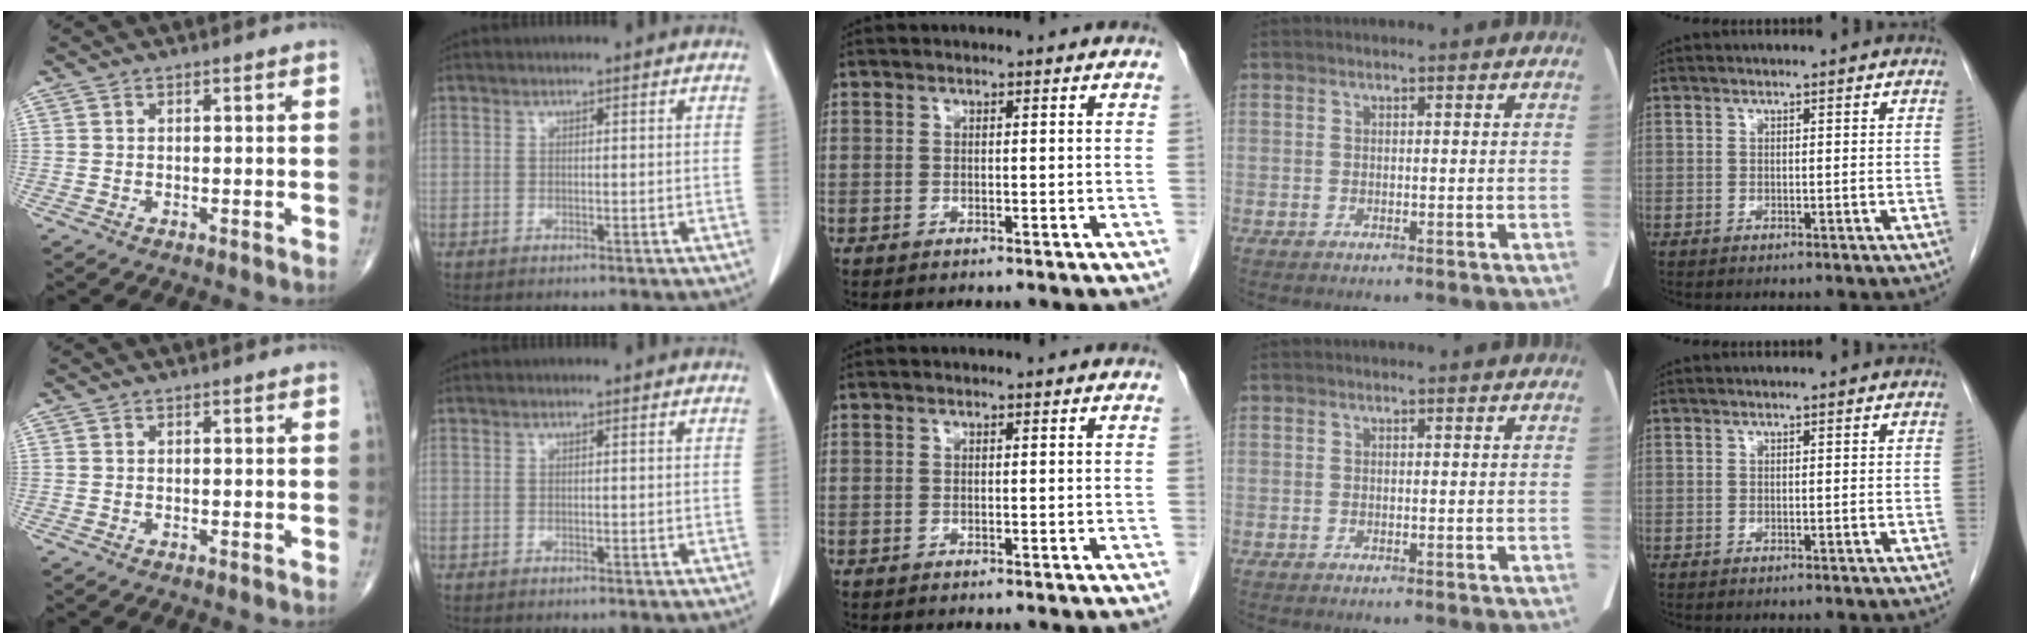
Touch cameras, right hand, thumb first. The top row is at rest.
{}